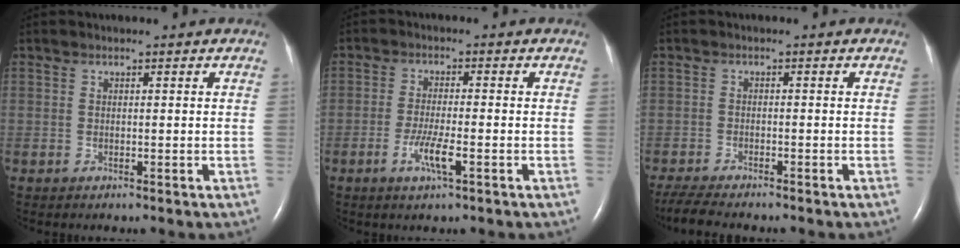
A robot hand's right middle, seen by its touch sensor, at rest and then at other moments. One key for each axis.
{"total": 4.4, "fx": -1.9, "fy": 0.3, "fz": 3.9, "tx": -0.081, "ty": -0.006, "tz": -0.035}
{"total": 6.9, "fx": -6.1, "fy": 0.9, "fz": 3.2, "tx": -0.060, "ty": -0.018, "tz": -0.101}